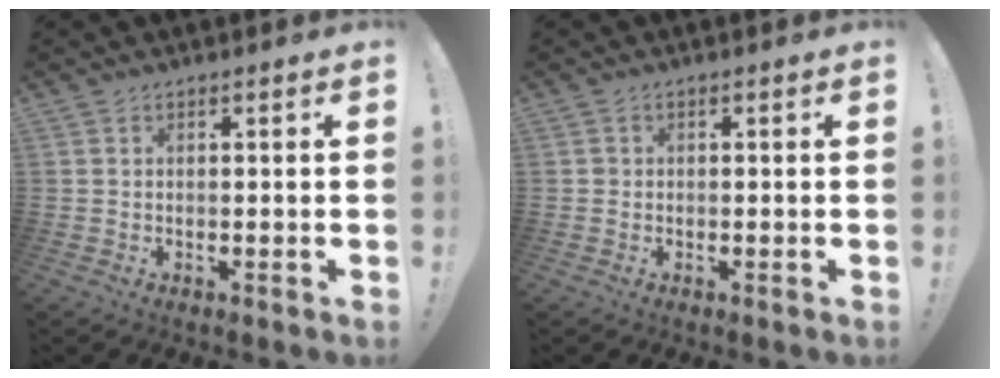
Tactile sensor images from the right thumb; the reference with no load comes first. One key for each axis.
{"total": 0.9, "fx": -0.1, "fy": 0.9, "fz": 0.2, "tx": -0.010, "ty": 0.005, "tz": 0.000}